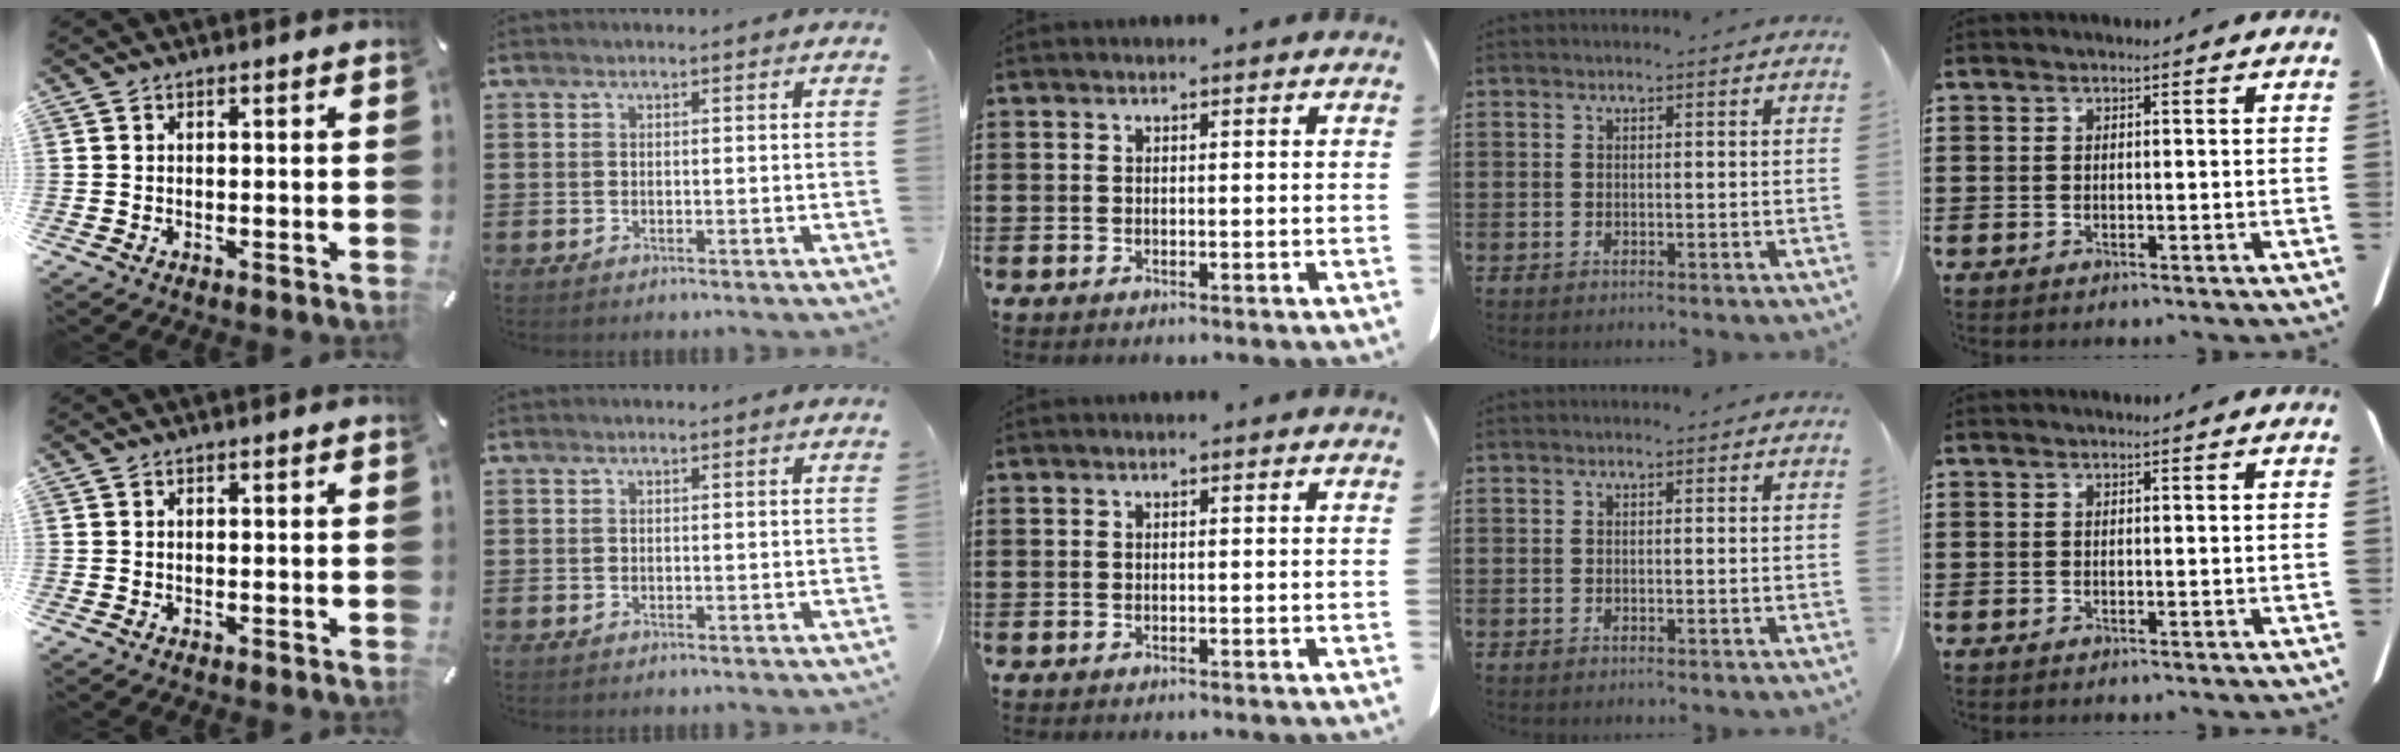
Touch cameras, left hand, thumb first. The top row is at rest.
{}